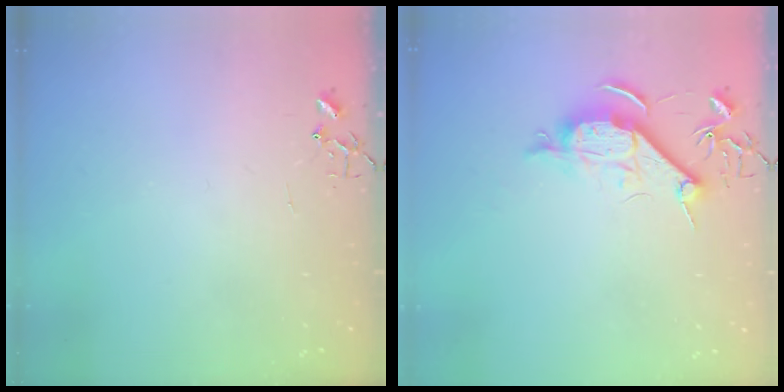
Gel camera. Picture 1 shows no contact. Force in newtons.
{"total": 9.3, "press": 9.2, "slide": 1.1}